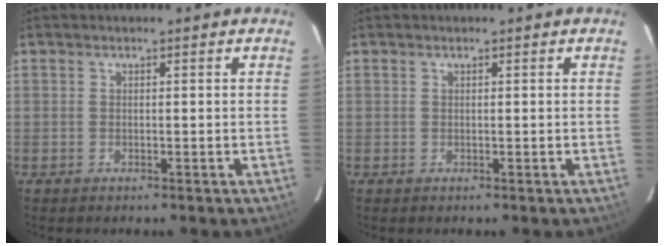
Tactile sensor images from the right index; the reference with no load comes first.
{"total": 0.0}